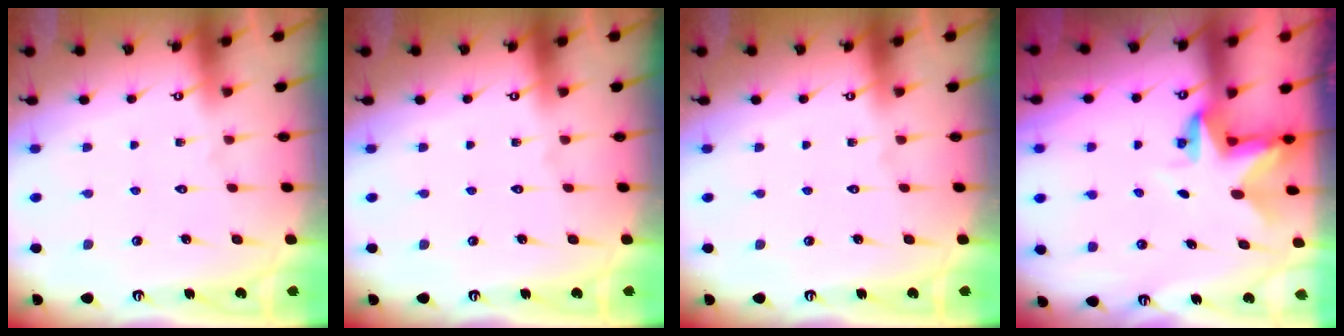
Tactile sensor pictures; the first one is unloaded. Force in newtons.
{"total": 0.0}
{"total": 0.0}
{"total": 3.3, "press": 3.3, "slide": 0.2}